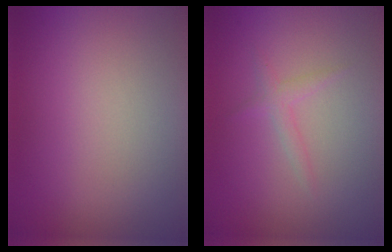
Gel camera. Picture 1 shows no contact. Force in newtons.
{"total": 1.2, "press": 1.2, "slide": 0.1}